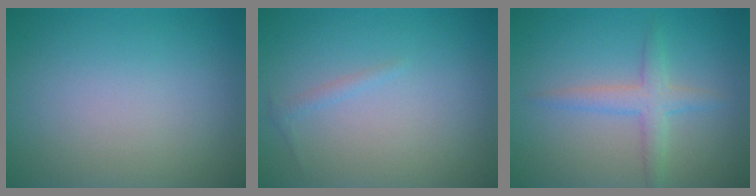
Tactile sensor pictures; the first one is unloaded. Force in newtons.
{"total": 0.6, "press": 0.6, "slide": 0.1}
{"total": 2.7, "press": 2.7, "slide": 0.1}